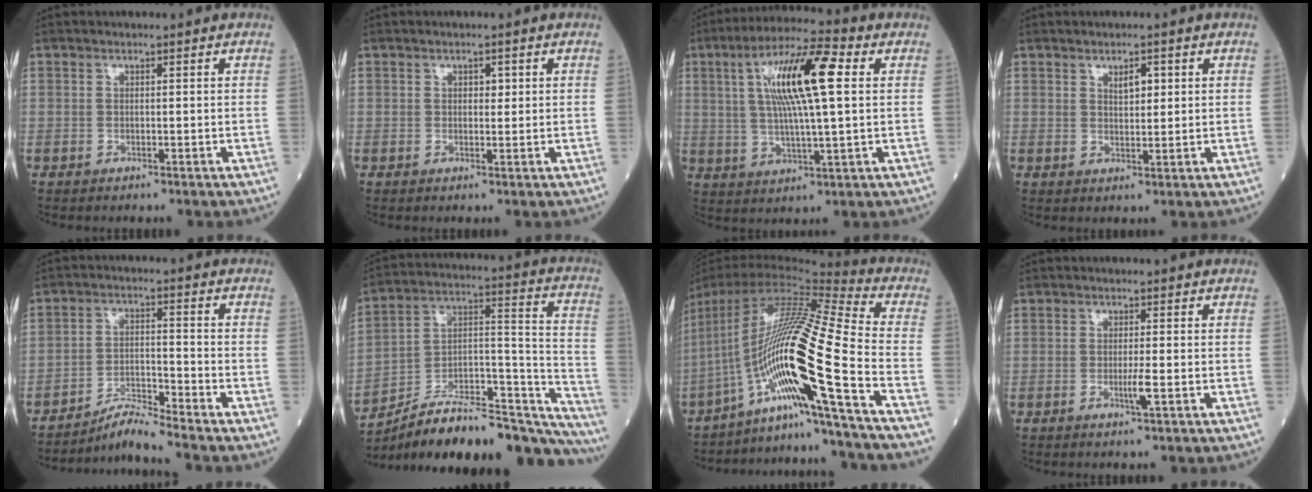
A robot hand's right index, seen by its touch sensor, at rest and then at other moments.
{"total": 1.4, "force": [0.5, 0.8, 1.0], "torque": [-0.012, 0.001, 0.005]}
{"total": 14.2, "force": [3.4, 1.8, 13.6], "torque": [-0.254, 0.020, 0.056]}
{"total": 2.7, "force": [1.2, 1.1, 2.1], "torque": [-0.035, -0.001, 0.022]}
{"total": 5.7, "force": [-5.3, -1.6, 1.1], "torque": [-0.025, -0.014, -0.097]}
{"total": 28.5, "force": [-24.8, 5.8, 12.8], "torque": [-0.140, 0.037, -0.370]}
{"total": 20.6, "force": [-9.8, -2.3, 18.0], "torque": [-0.361, -0.005, -0.183]}
{"total": 2.2, "force": [-0.7, -0.3, 2.1], "torque": [-0.040, -0.004, -0.013]}